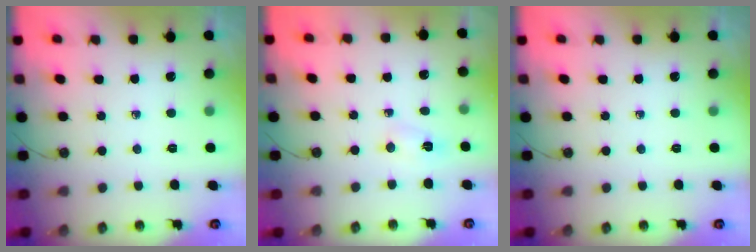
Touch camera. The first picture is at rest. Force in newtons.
{"total": 2.3, "press": 2.2, "slide": 0.4}
{"total": 0.0}